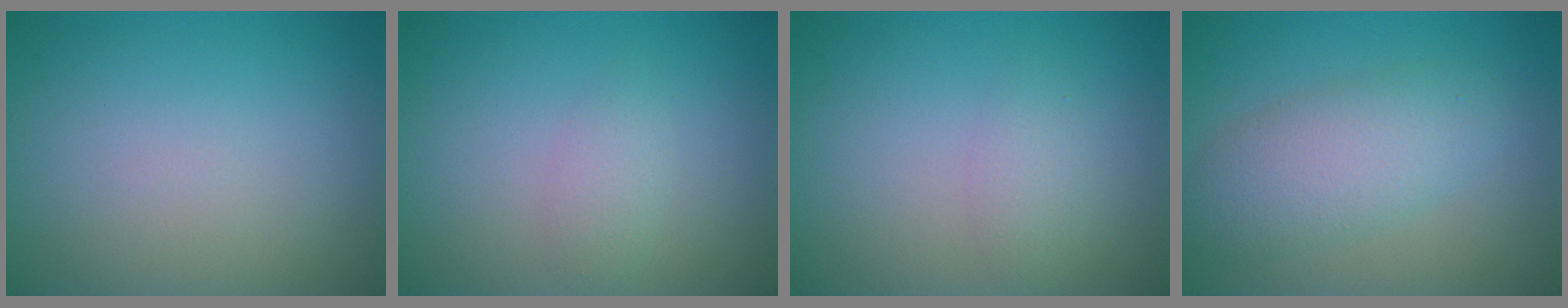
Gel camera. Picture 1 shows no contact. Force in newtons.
{"total": 1.5, "press": 1.5, "slide": 0.0}
{"total": 1.6, "press": 1.5, "slide": 0.2}
{"total": 4.9, "press": 4.9, "slide": 0.2}